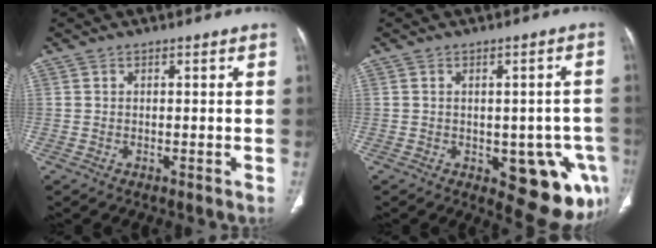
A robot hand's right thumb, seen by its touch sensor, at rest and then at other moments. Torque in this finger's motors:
{"motor_torque": [1.54, 1.64, 0.02, -0.04, 0.19]}